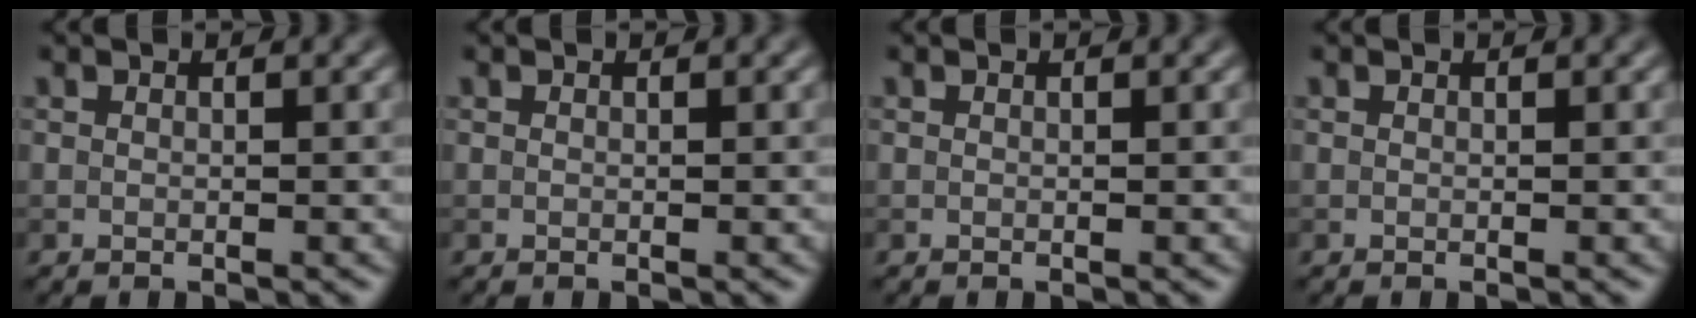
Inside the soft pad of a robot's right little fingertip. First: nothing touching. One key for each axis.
{"total": 0.0}
{"total": 0.0}
{"total": 0.0}